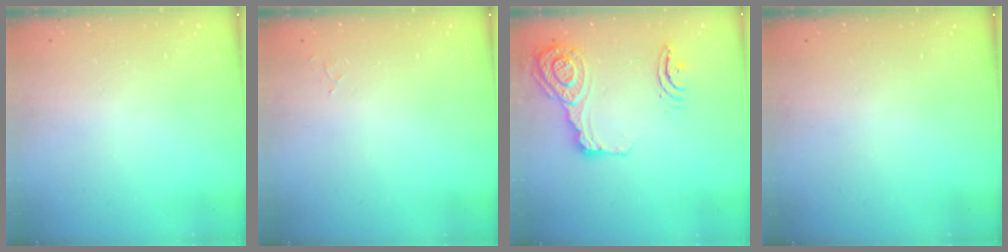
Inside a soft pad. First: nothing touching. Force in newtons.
{"total": 5.2, "press": 5.2, "slide": 0.4}
{"total": 17.9, "press": 17.6, "slide": 3.7}
{"total": 0.0}